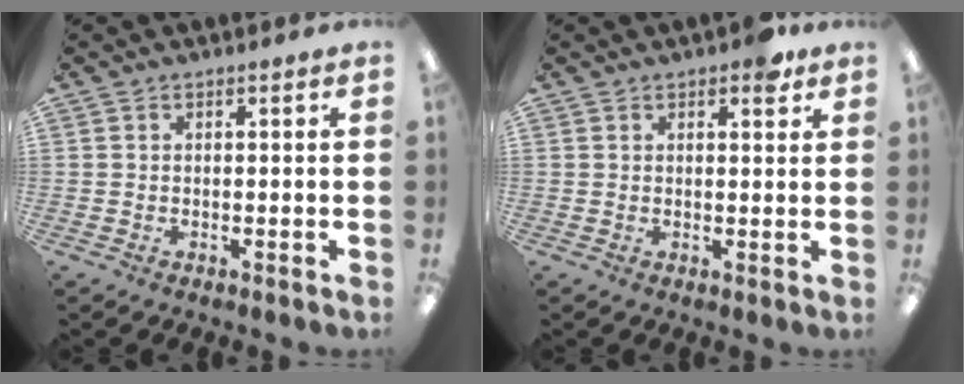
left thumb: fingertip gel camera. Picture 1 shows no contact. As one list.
[{"total": 3.2, "force": [2.2, 1.2, 2.0], "torque": [-0.019, -0.008, 0.033]}]